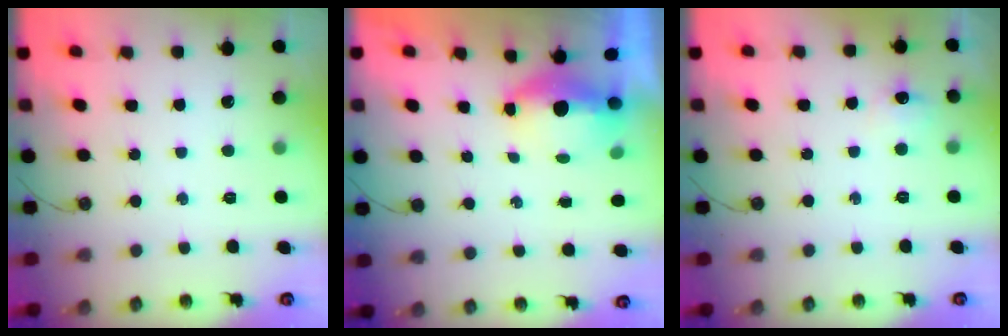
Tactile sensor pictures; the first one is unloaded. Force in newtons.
{"total": 14.0, "press": 6.9, "slide": 12.2}
{"total": 6.4, "press": 6.3, "slide": 0.8}